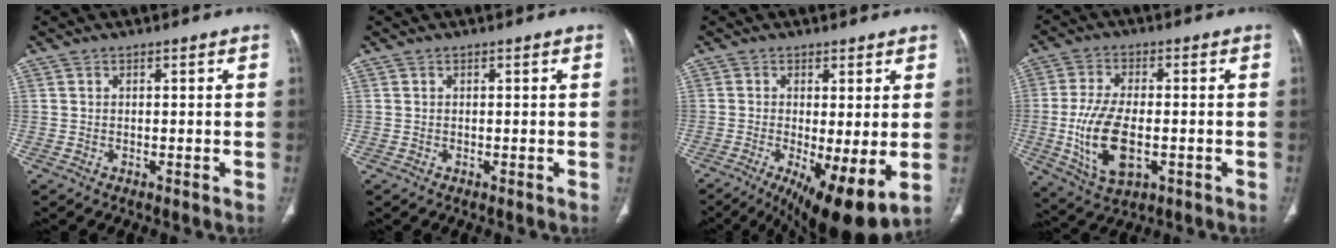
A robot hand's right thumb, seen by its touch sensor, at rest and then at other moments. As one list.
[{"total": 0.0}, {"total": 12.0, "force": [-3.1, 3.3, 11.1], "torque": [-0.180, -0.024, -0.039]}, {"total": 13.0, "force": [-2.6, 6.6, 10.9], "torque": [-0.217, -0.002, -0.037]}]